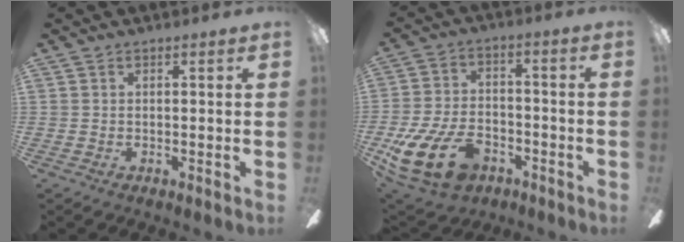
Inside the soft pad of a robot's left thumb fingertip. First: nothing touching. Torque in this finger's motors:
{"motor_torque": [1.27, 3.12, 0.80, -0.53, 0.12]}